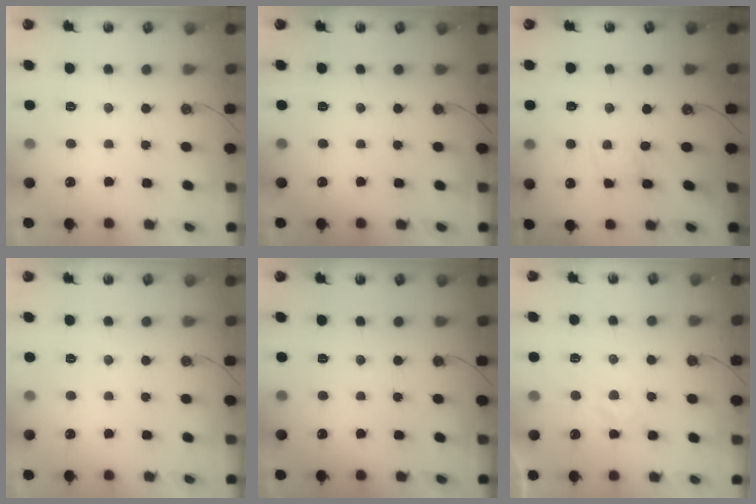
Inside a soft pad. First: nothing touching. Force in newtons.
{"total": 0.0}
{"total": 1.2, "press": 1.2, "slide": 0.2}
{"total": 0.0}
{"total": 0.0}
{"total": 3.4, "press": 3.4, "slide": 0.4}